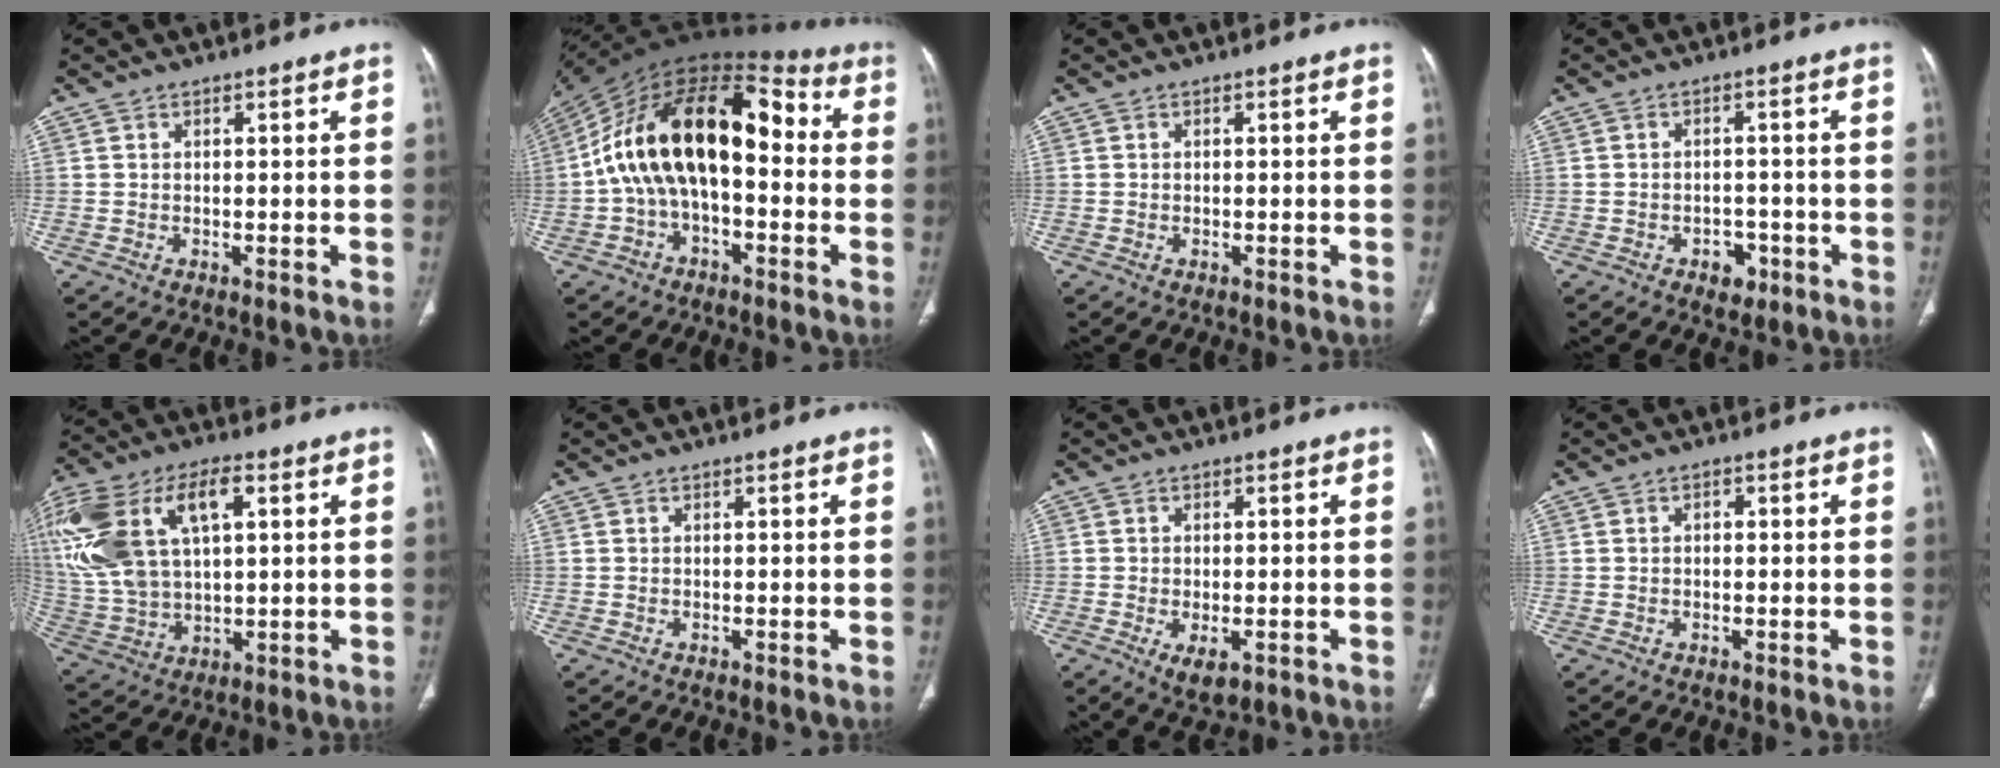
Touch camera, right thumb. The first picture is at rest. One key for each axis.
{"total": 22.3, "fx": -0.1, "fy": 12.3, "fz": 18.6, "tx": -0.300, "ty": 0.060, "tz": -0.014}
{"total": 0.0}
{"total": 3.8, "fx": -1.9, "fy": 2.6, "fz": 1.9, "tx": -0.010, "ty": 0.014, "tz": -0.022}
{"total": 24.8, "fx": 7.5, "fy": 13.7, "fz": 19.3, "tx": -0.444, "ty": 0.022, "tz": 0.145}
{"total": 0.0}
{"total": 4.4, "fx": -1.6, "fy": 2.1, "fz": 3.5, "tx": -0.063, "ty": -0.004, "tz": -0.018}
{"total": 0.9, "fx": 0.1, "fy": 0.6, "fz": 0.7, "tx": -0.010, "ty": 0.005, "tz": 0.001}